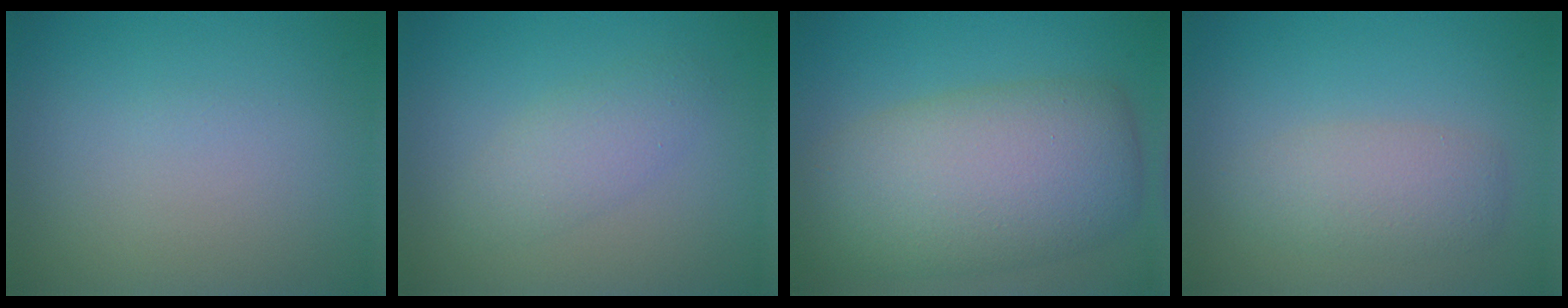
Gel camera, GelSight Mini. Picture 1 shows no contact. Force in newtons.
{"total": 2.4, "press": 2.4, "slide": 0.0}
{"total": 9.7, "press": 9.6, "slide": 0.4}
{"total": 3.0, "press": 3.0, "slide": 0.2}